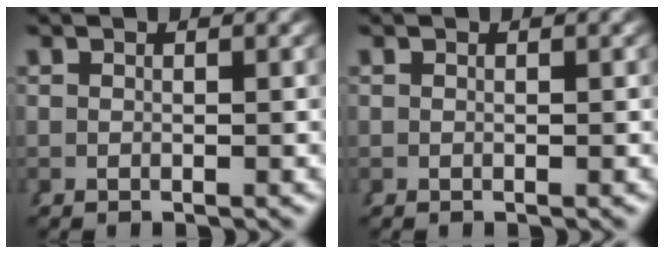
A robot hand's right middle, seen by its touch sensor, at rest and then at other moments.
{"total": 0.0}